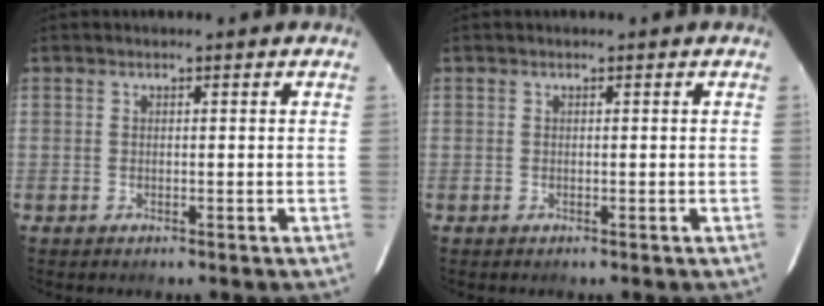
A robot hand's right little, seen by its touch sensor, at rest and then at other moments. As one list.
[{"total": 0.0}]